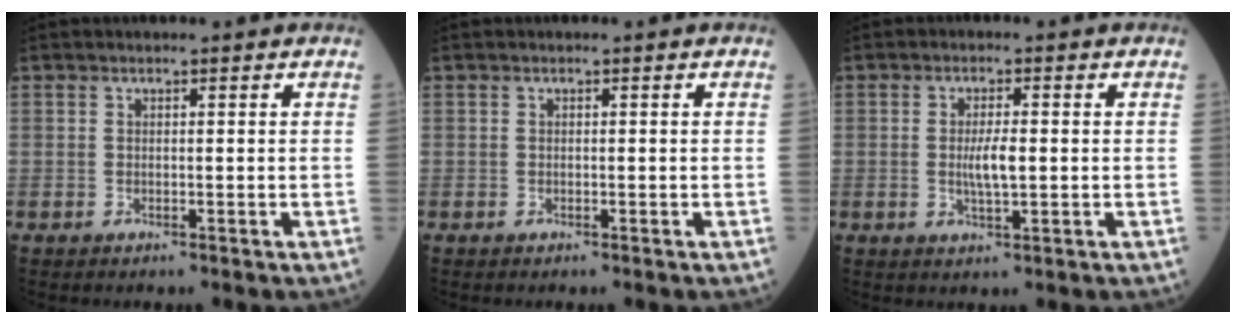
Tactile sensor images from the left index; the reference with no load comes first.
{"total": 0.0}
{"total": 3.6, "force": [-0.3, 0.6, 3.5], "torque": [-0.068, -0.007, -0.006]}